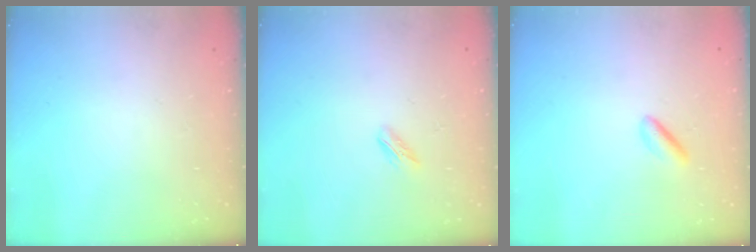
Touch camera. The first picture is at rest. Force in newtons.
{"total": 2.2, "press": 2.1, "slide": 0.7}
{"total": 2.0, "press": 1.9, "slide": 0.7}